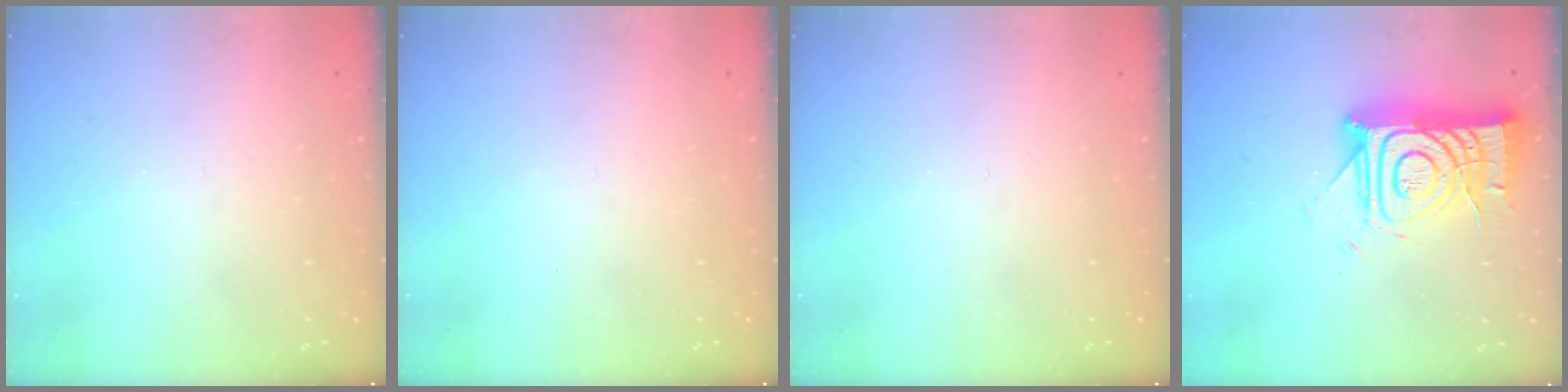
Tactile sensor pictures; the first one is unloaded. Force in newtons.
{"total": 0.0}
{"total": 0.0}
{"total": 16.3, "press": 16.3, "slide": 1.5}